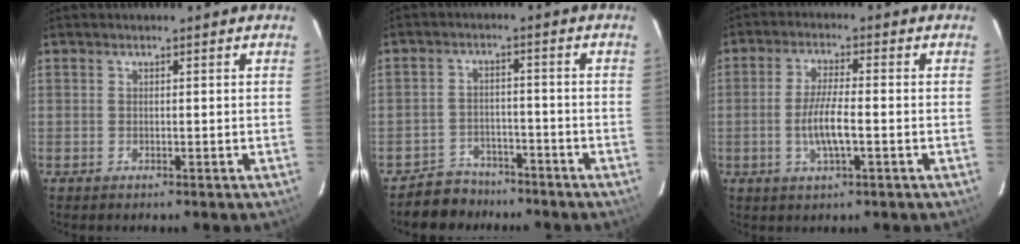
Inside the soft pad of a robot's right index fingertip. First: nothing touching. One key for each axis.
{"total": 6.7, "fx": -5.6, "fy": 3.7, "fz": 0.4, "tx": -0.029, "ty": 0.018, "tz": -0.084}
{"total": 6.5, "fx": -1.5, "fy": 1.1, "fz": 6.2, "tx": -0.121, "ty": -0.004, "tz": -0.029}